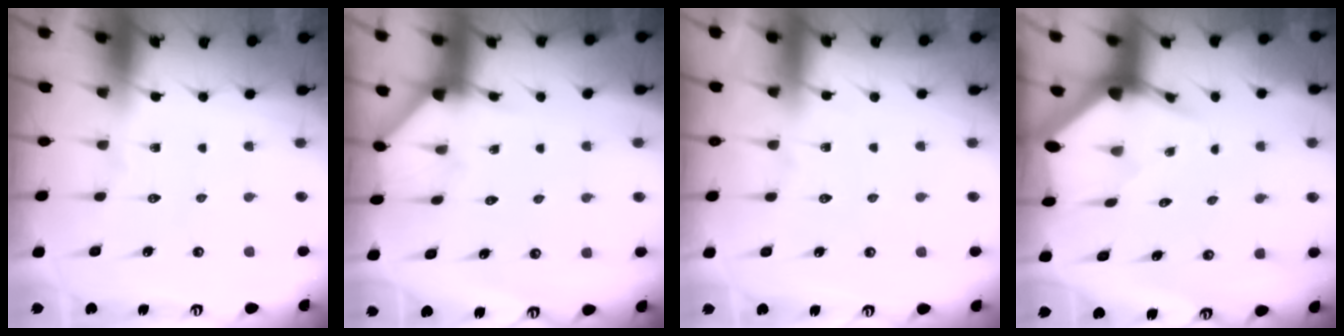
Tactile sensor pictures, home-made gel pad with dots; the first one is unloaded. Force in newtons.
{"total": 2.9, "press": 2.9, "slide": 0.2}
{"total": 3.9, "press": 3.9, "slide": 0.5}
{"total": 2.9, "press": 2.9, "slide": 0.1}